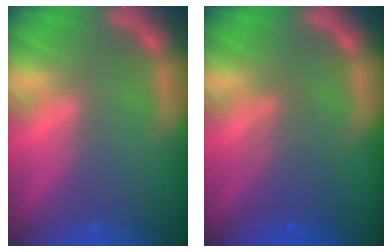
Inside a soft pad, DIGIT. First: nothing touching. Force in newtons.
{"total": 3.6}